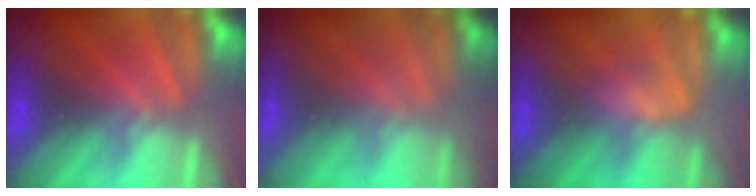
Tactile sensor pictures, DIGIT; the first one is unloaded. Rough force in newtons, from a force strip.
{"total": 1.5}
{"total": 2.6}